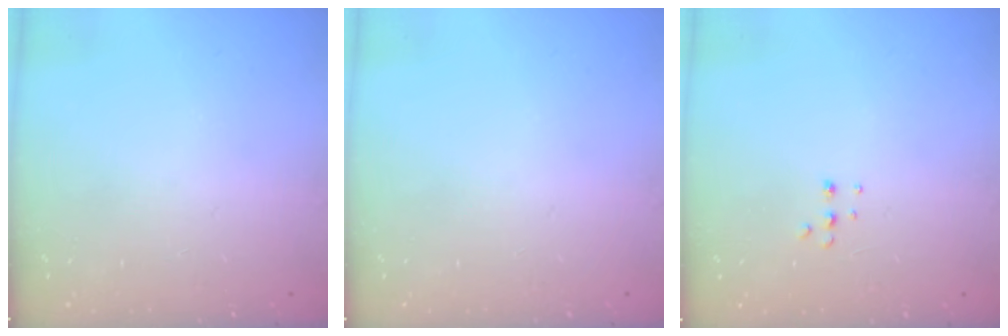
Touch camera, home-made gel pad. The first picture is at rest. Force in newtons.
{"total": 0.0}
{"total": 4.5, "press": 4.4, "slide": 0.8}